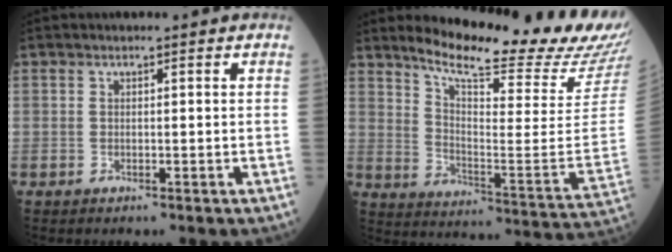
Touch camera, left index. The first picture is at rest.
{"total": 25.0, "force": [22.5, 1.8, 10.9], "torque": [-0.173, -0.105, 0.292]}